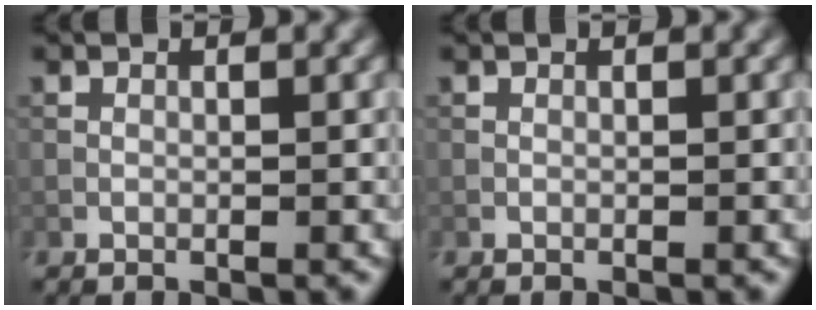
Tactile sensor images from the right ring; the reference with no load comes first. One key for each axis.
{"total": 0.0}